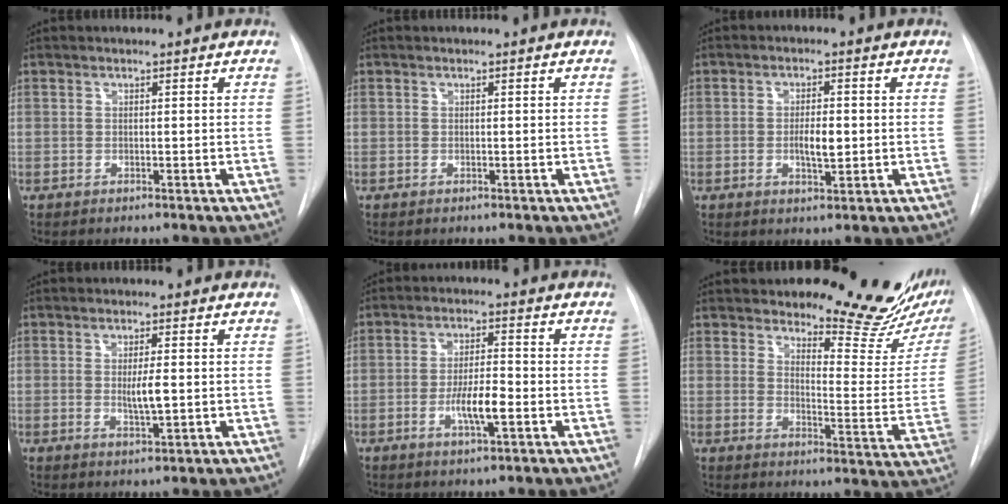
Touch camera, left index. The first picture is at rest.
{"total": 0.0}
{"total": 4.0, "force": [-0.4, 1.3, 3.8], "torque": [-0.063, -0.002, -0.004]}
{"total": 3.7, "force": [-0.3, 1.2, 3.4], "torque": [-0.057, -0.002, -0.002]}
{"total": 5.9, "force": [-1.9, 1.1, 5.5], "torque": [-0.103, -0.002, -0.033]}
{"total": 17.4, "force": [15.8, 2.7, 6.8], "torque": [-0.080, -0.098, 0.189]}